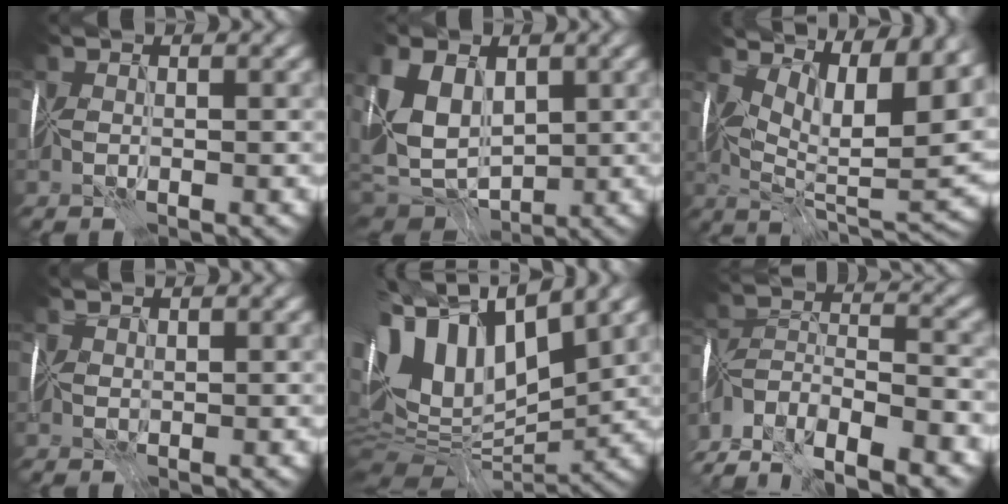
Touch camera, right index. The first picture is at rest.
{"total": 9.2, "force": [0.9, 6.6, 6.3], "torque": [-0.140, -0.001, 0.015]}
{"total": 11.9, "force": [5.4, 4.9, 9.4], "torque": [-0.142, -0.004, 0.093]}
{"total": 1.6, "force": [1.4, 0.6, 0.3], "torque": [-0.009, 0.009, 0.024]}
{"total": 13.7, "force": [3.2, 7.3, 11.1], "torque": [-0.237, 0.028, 0.055]}
{"total": 9.9, "force": [-7.8, 3.5, 4.9], "torque": [-0.091, 0.009, -0.132]}